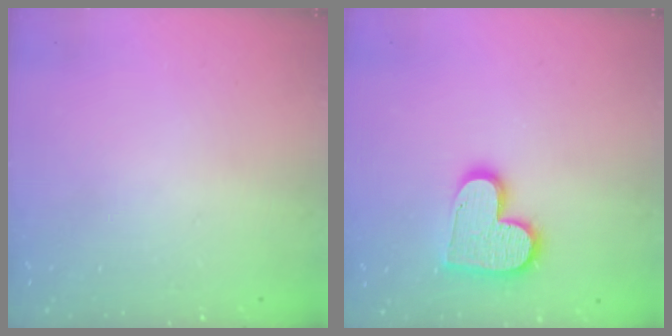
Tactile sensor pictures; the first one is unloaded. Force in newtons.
{"total": 13.8, "press": 13.7, "slide": 1.1}